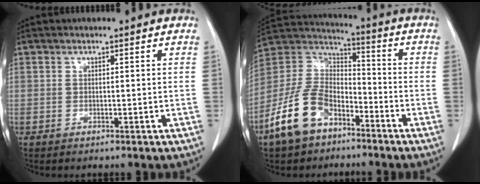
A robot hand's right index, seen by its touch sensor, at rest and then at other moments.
{"total": 13.5, "force": [-7.7, 7.7, 8.0], "torque": [-0.183, 0.010, -0.152]}